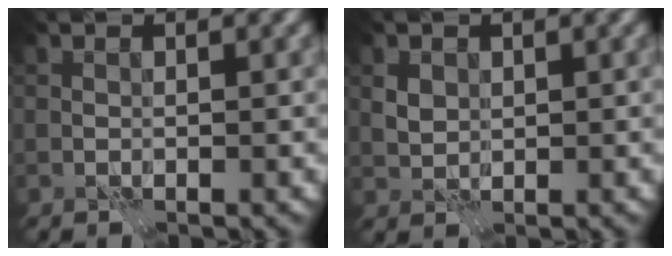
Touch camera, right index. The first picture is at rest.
{"total": 1.7, "force": [0.6, 1.4, 0.8], "torque": [-0.018, -0.001, 0.012]}